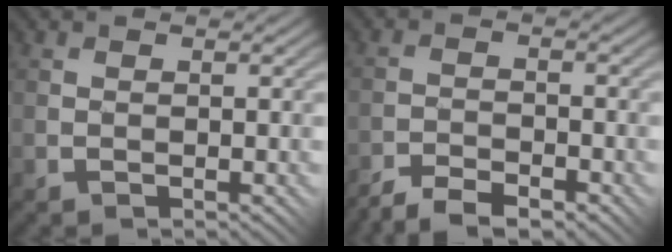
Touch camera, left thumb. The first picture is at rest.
{"total": 5.0, "force": [-4.3, 1.2, 2.3], "torque": [-0.036, 0.002, -0.081]}